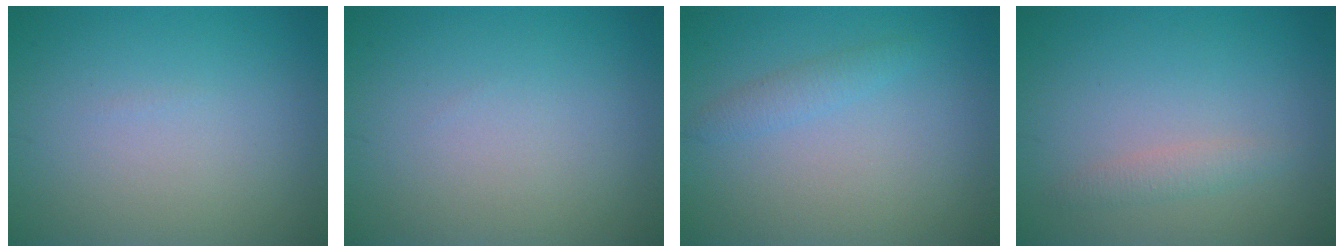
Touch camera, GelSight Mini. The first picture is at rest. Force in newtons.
{"total": 0.0}
{"total": 1.3, "press": 1.3, "slide": 0.1}
{"total": 1.3, "press": 1.3, "slide": 0.1}